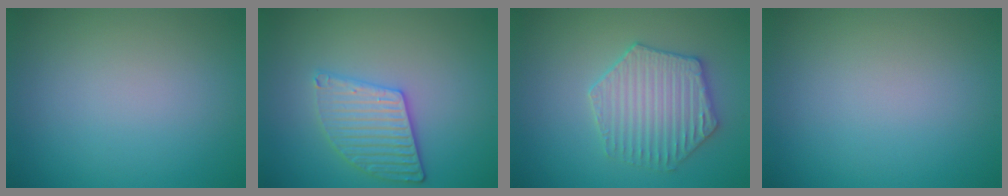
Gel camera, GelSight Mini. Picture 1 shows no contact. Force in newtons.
{"total": 3.7, "press": 3.4, "slide": 1.4}
{"total": 4.3, "press": 4.0, "slide": 1.6}
{"total": 0.0}